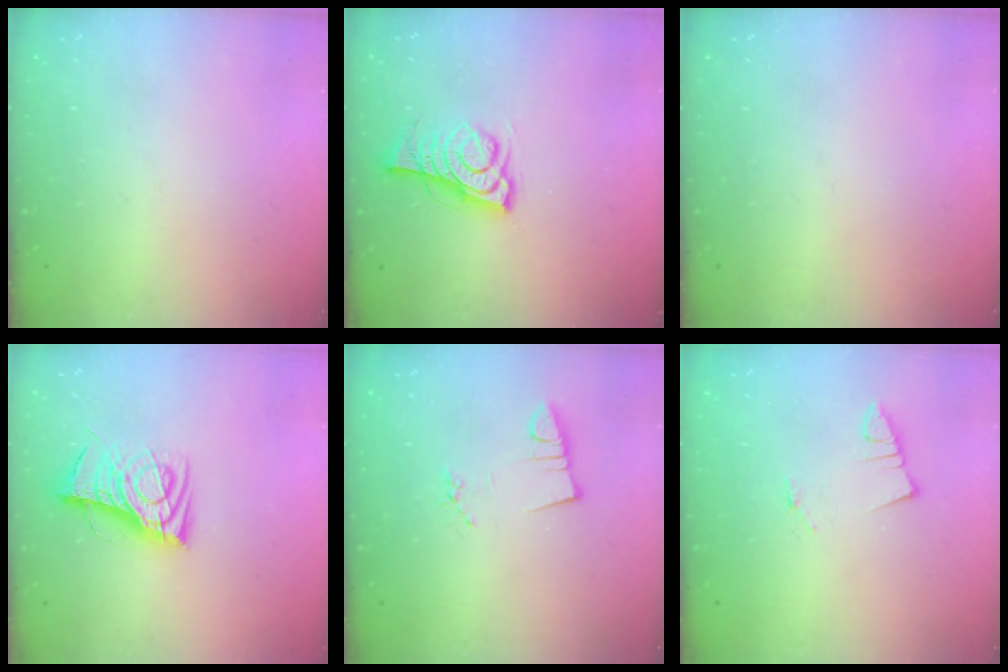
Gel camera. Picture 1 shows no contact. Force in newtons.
{"total": 7.1, "press": 7.0, "slide": 1.0}
{"total": 0.0}
{"total": 14.2, "press": 14.2, "slide": 0.3}
{"total": 2.9, "press": 1.4, "slide": 2.5}
{"total": 1.2, "press": 1.2, "slide": 0.1}